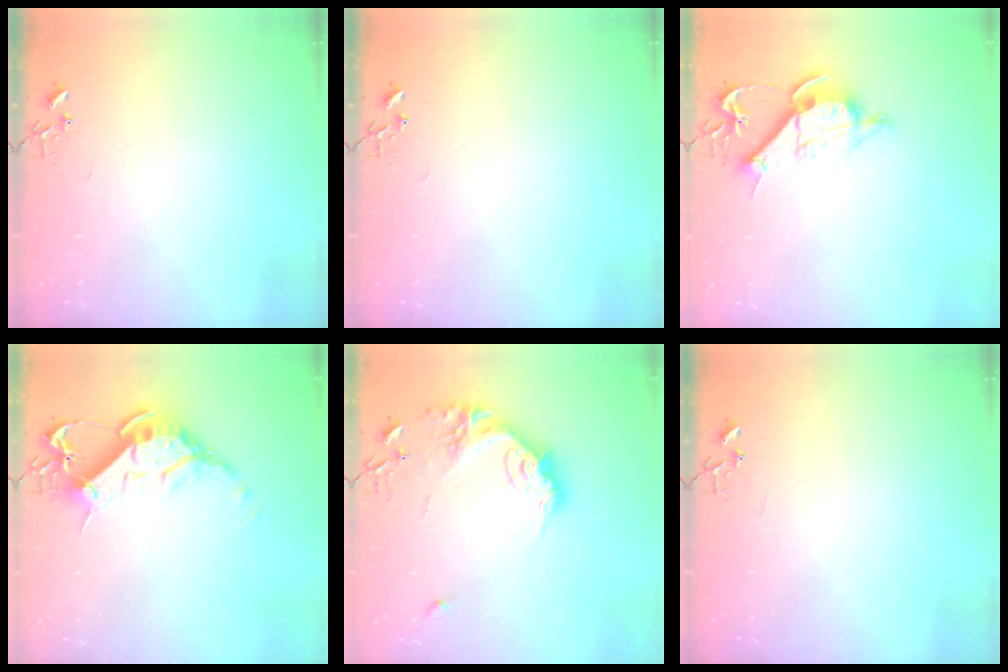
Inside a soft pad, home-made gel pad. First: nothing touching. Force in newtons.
{"total": 0.0}
{"total": 10.0, "press": 10.0, "slide": 0.7}
{"total": 15.4, "press": 15.3, "slide": 1.4}
{"total": 19.5, "press": 19.5, "slide": 1.4}
{"total": 0.0}